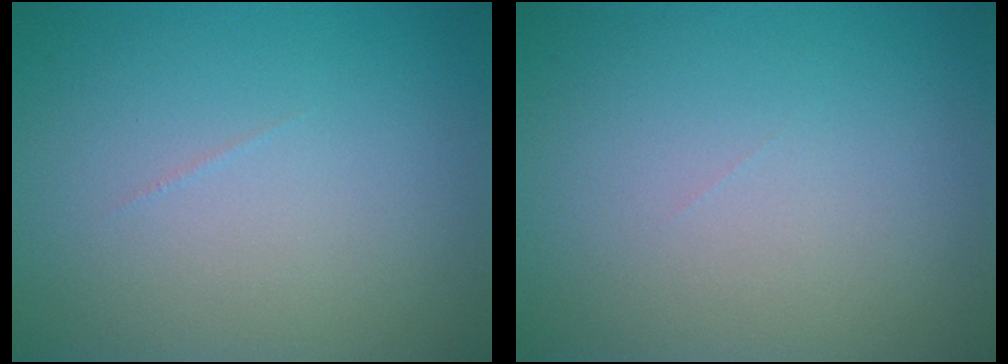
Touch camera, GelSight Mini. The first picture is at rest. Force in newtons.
{"total": 0.0}